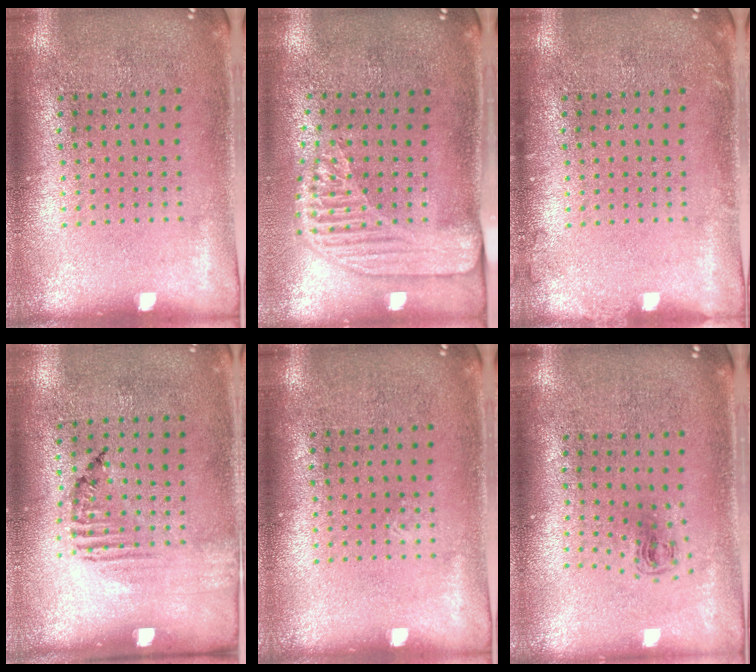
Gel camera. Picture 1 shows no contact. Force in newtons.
{"total": 2.2, "press": 1.8, "slide": 1.3}
{"total": 0.8, "press": 0.7, "slide": 0.2}
{"total": 1.6, "press": 1.1, "slide": 1.2}
{"total": 0.0}
{"total": 0.6, "press": 0.3, "slide": 0.5}